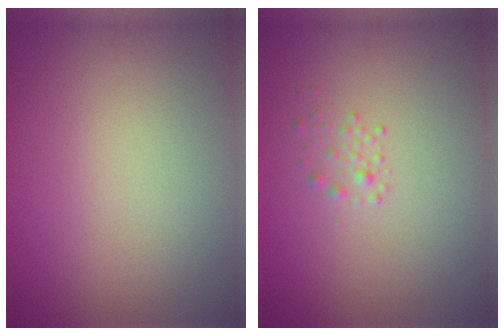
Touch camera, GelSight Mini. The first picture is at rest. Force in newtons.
{"total": 0.9, "press": 0.9, "slide": 0.0}